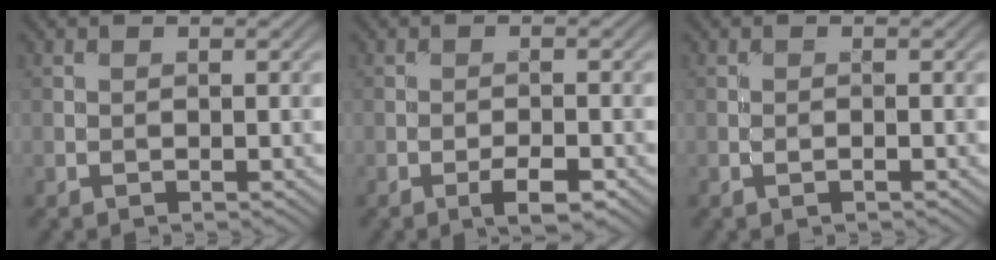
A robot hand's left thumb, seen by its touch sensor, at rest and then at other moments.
{"total": 3.0, "force": [-1.6, 0.8, 2.4], "torque": [-0.043, 0.001, -0.030]}
{"total": 0.5, "force": [-0.3, 0.0, 0.5], "torque": [-0.012, 0.002, -0.007]}